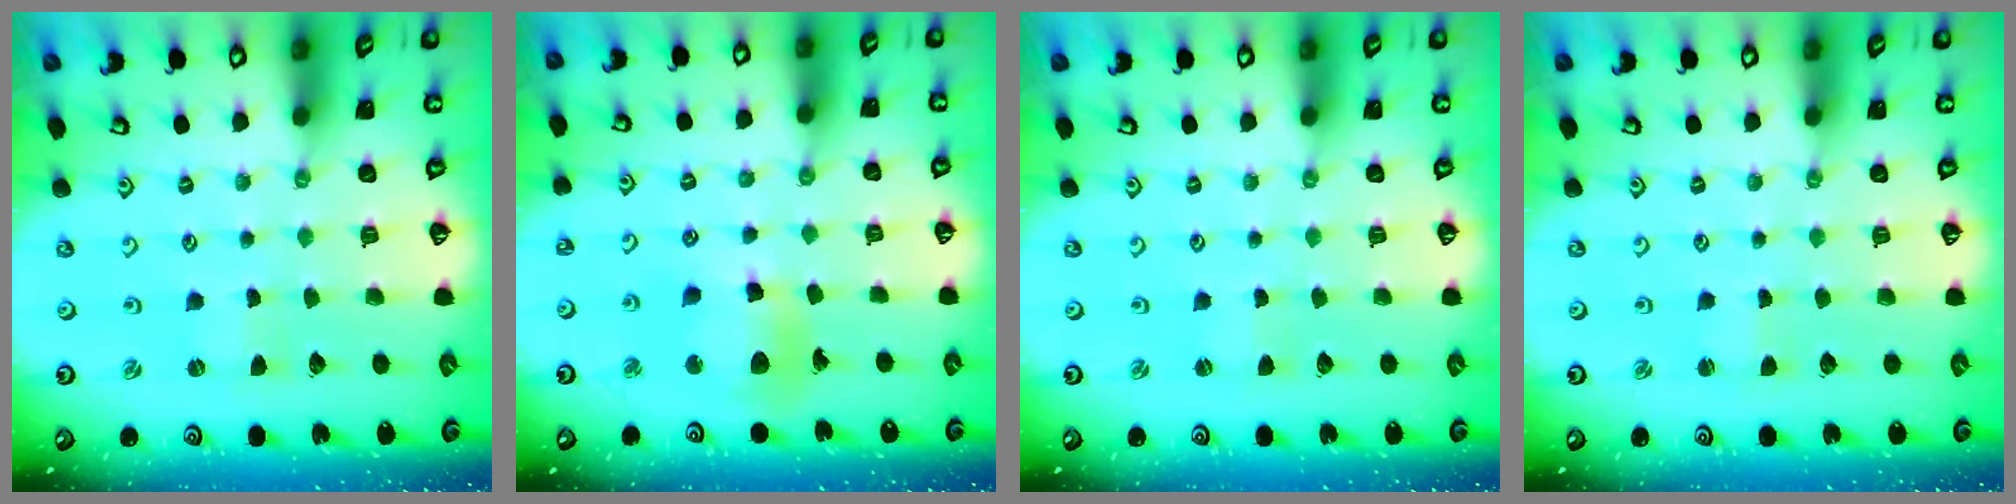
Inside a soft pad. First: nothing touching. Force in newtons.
{"total": 12.5, "press": 12.3, "slide": 1.7}
{"total": 0.0}
{"total": 0.9, "press": 0.9, "slide": 0.1}